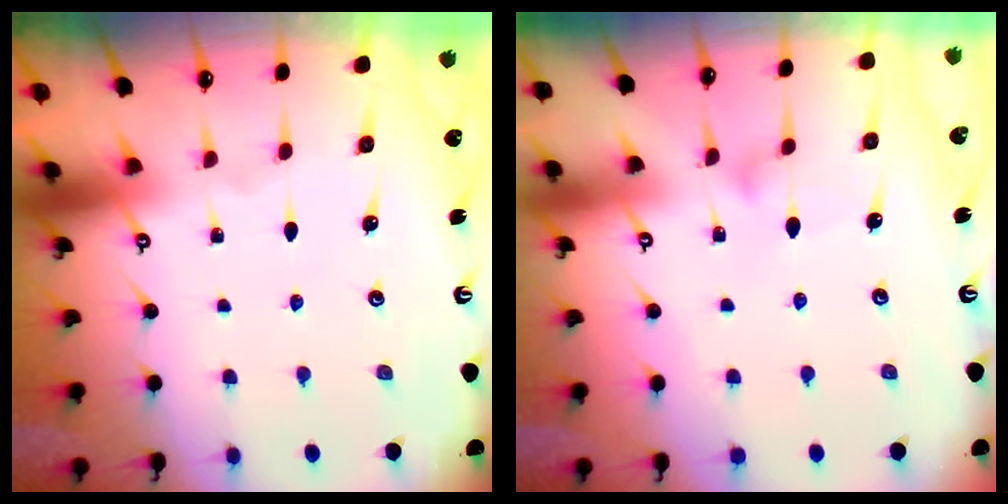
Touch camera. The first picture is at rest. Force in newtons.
{"total": 6.2, "press": 6.2, "slide": 0.4}